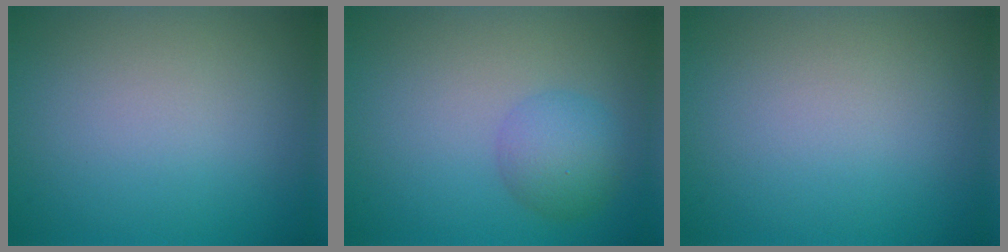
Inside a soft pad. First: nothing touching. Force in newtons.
{"total": 3.4, "press": 3.4, "slide": 0.0}
{"total": 0.0}